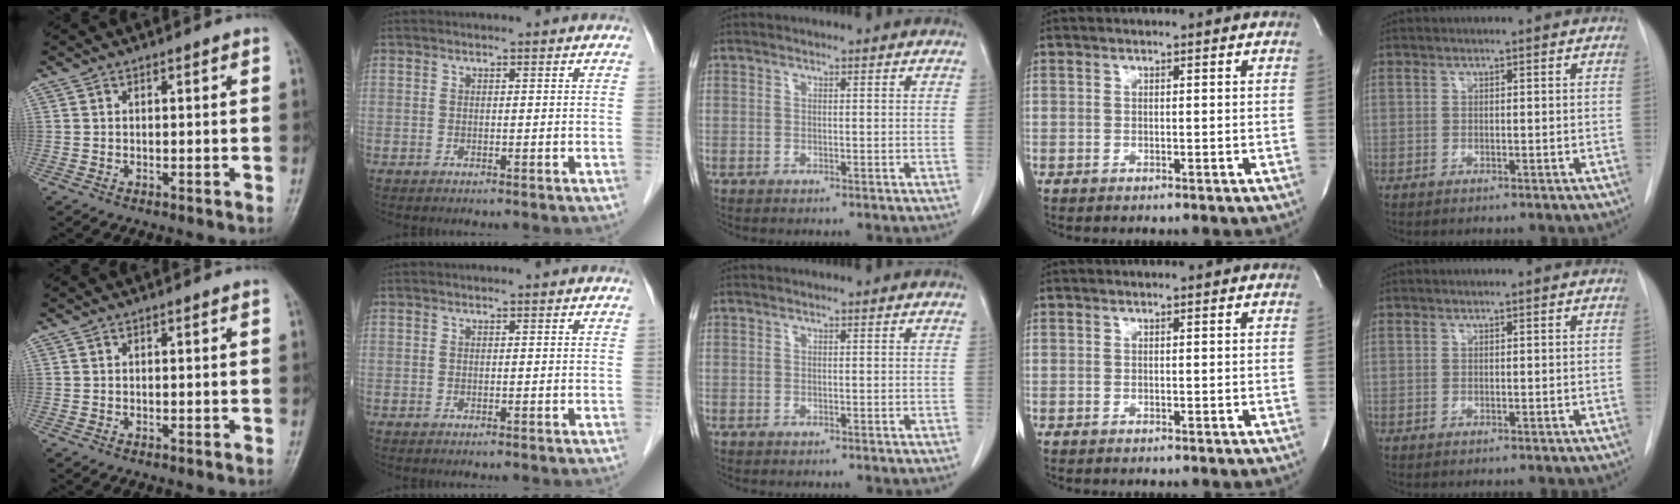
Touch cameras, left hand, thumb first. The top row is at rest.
{}